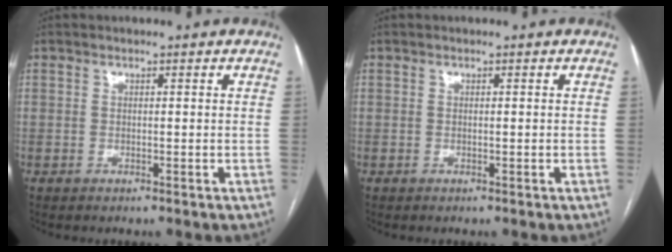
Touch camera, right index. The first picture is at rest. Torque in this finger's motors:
{"motor_torque": [-0.16, -0.08, 0.03, 0.02]}